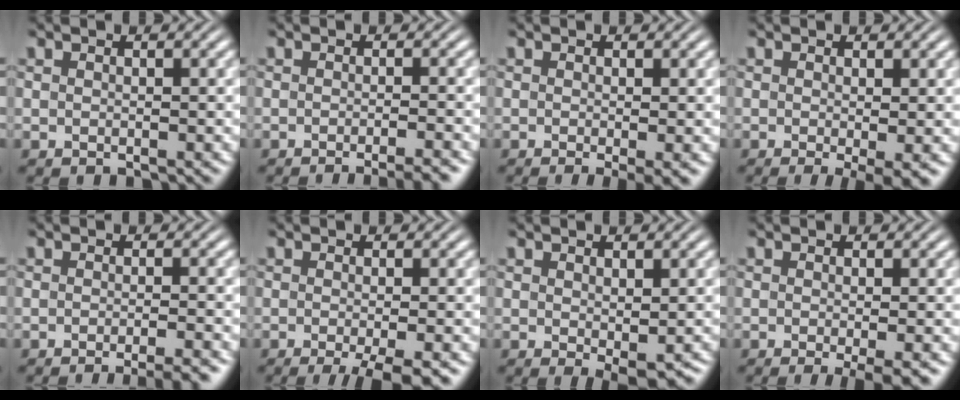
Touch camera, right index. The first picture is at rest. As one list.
[{"total": 3.1, "force": [-2.7, 0.2, 1.4], "torque": [-0.013, -0.002, -0.045]}, {"total": 2.3, "force": [-1.1, 0.4, 2.0], "torque": [-0.024, -0.011, -0.012]}, {"total": 3.1, "force": [-1.6, 0.6, 2.6], "torque": [-0.034, -0.016, -0.016]}, {"total": 3.9, "force": [-3.4, 0.4, 1.8], "torque": [-0.018, -0.004, -0.053]}, {"total": 5.3, "force": [-3.6, 1.3, 3.7], "torque": [-0.050, -0.018, -0.044]}, {"total": 2.0, "force": [-0.5, 0.3, 1.9], "torque": [-0.022, -0.017, 0.004]}, {"total": 3.6, "force": [-2.2, 0.7, 2.8], "torque": [-0.036, -0.013, -0.027]}]